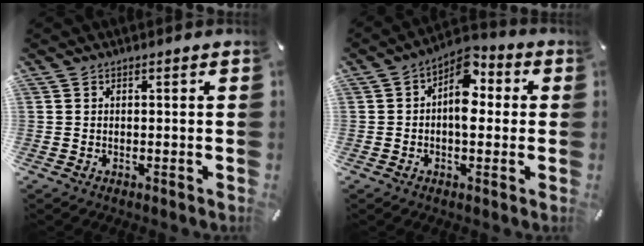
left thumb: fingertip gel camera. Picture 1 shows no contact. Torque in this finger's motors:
{"motor_torque": [0.75, 0.52, 0.39, -0.27, 0.30]}